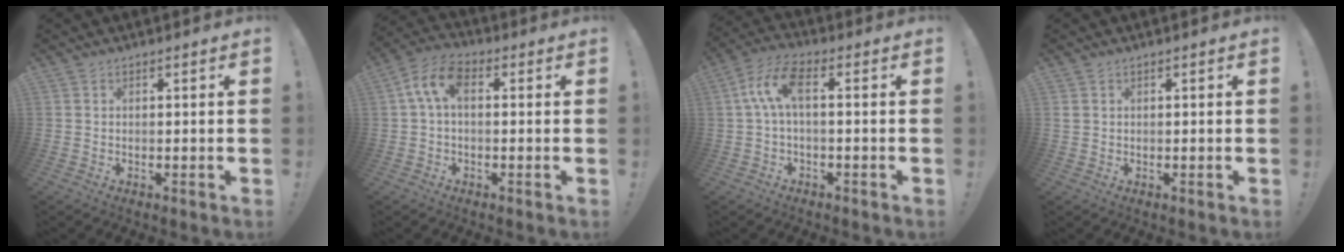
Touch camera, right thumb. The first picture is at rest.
{"total": 8.3, "force": [1.6, 4.6, 6.7], "torque": [-0.142, 0.001, 0.032]}
{"total": 8.6, "force": [0.8, 3.1, 8.0], "torque": [-0.162, 0.000, 0.012]}
{"total": 0.9, "force": [0.4, 0.8, 0.4], "torque": [-0.008, 0.003, 0.007]}